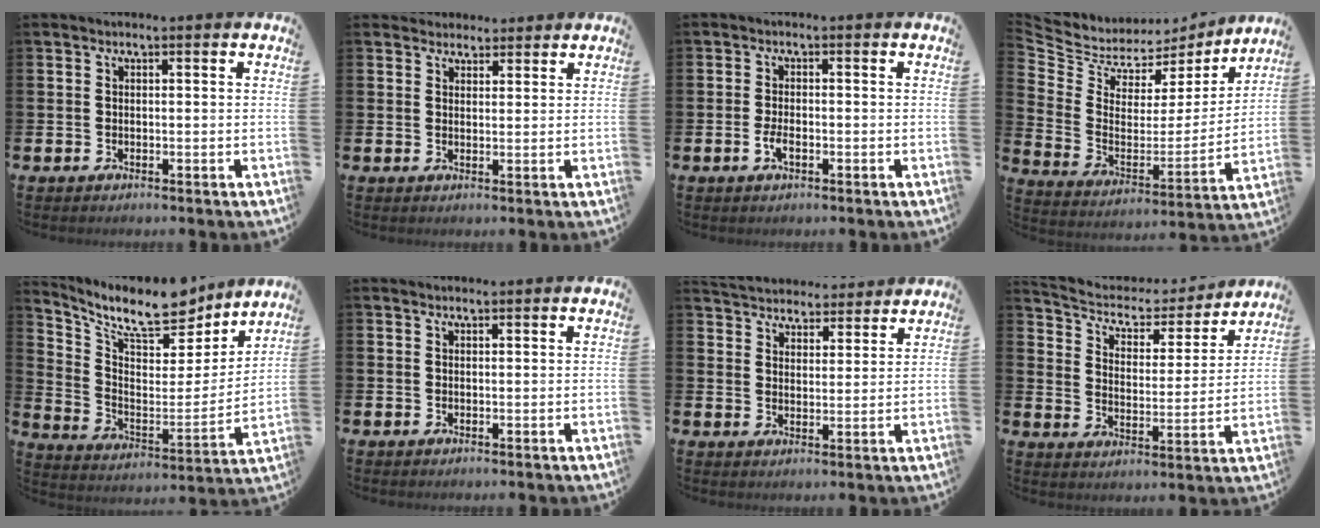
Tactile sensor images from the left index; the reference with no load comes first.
{"total": 3.0, "force": [2.8, 1.1, -0.2], "torque": [0.004, -0.008, 0.050]}
{"total": 2.1, "force": [-0.8, 0.9, 1.7], "torque": [-0.026, -0.002, -0.015]}
{"total": 6.9, "force": [6.1, 3.2, 0.7], "torque": [-0.056, -0.049, 0.103]}
{"total": 10.7, "force": [9.4, 3.0, 4.0], "torque": [-0.101, -0.072, 0.157]}
{"total": 0.7, "force": [0.7, 0.1, 0.0], "torque": [0.013, -0.004, 0.009]}
{"total": 5.0, "force": [4.8, 1.1, -0.3], "torque": [-0.015, -0.031, 0.086]}
{"total": 5.7, "force": [5.1, 2.3, 1.4], "torque": [-0.056, -0.039, 0.080]}